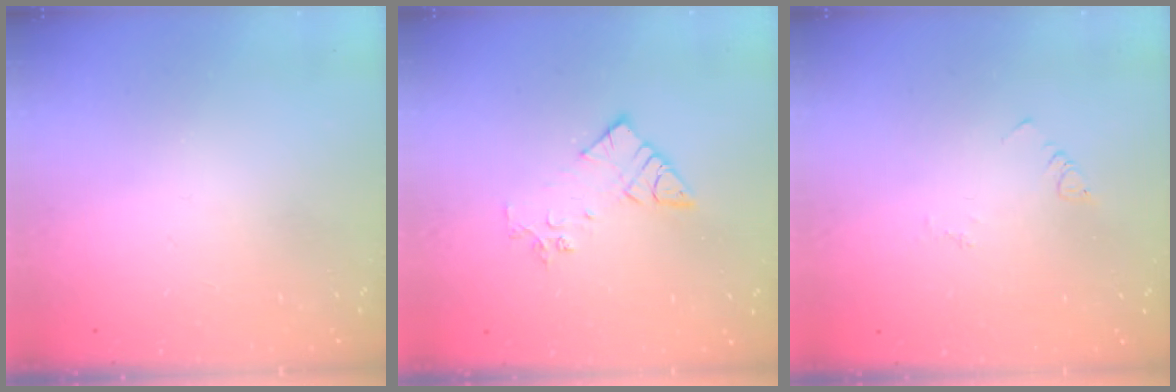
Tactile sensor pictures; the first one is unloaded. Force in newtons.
{"total": 8.8, "press": 8.8, "slide": 0.7}
{"total": 2.5, "press": 2.5, "slide": 0.4}